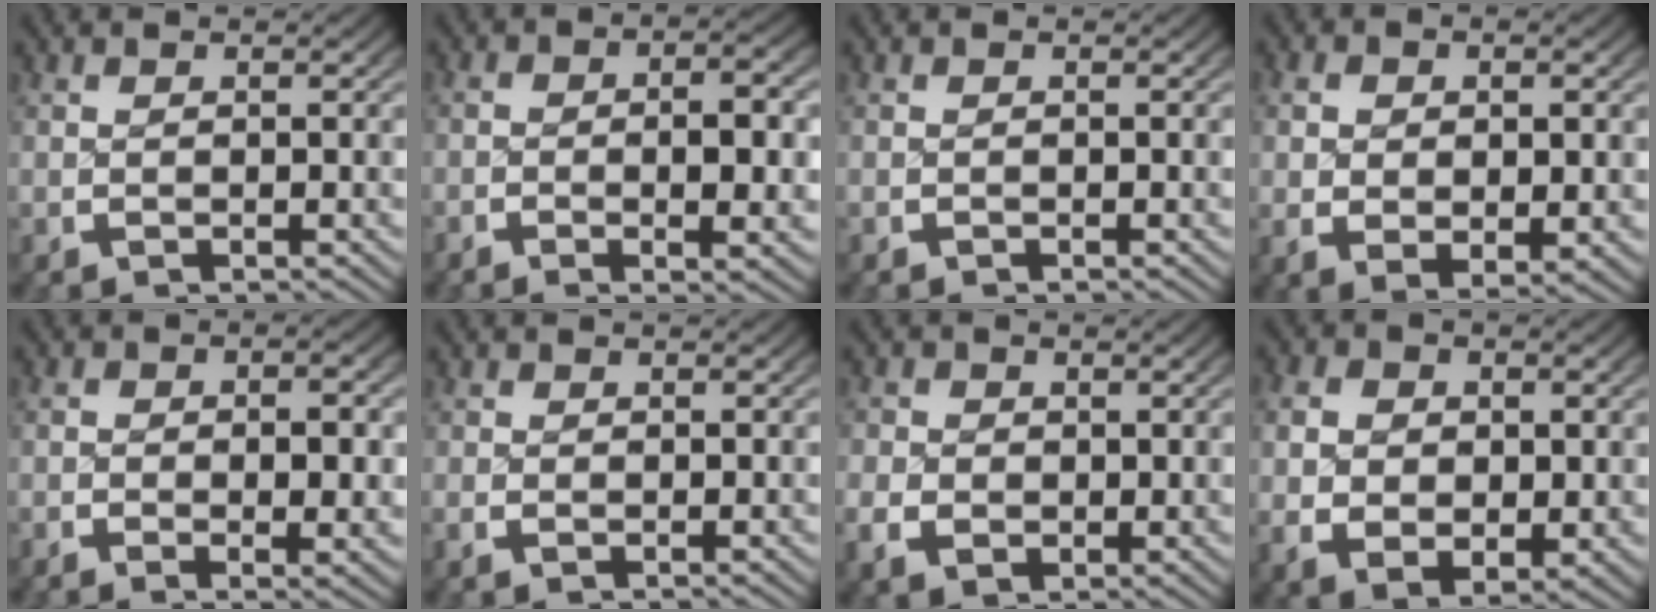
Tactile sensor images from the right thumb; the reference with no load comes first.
{"total": 3.6, "force": [-0.7, 1.2, 3.3], "torque": [-0.049, -0.006, -0.014]}
{"total": 0.0}
{"total": 3.7, "force": [0.1, 2.2, 2.9], "torque": [-0.058, -0.014, 0.014]}
{"total": 2.8, "force": [-0.6, 1.3, 2.4], "torque": [-0.038, -0.011, -0.010]}
{"total": 0.7, "force": [-0.1, 0.4, 0.5], "torque": [-0.012, 0.000, -0.002]}
{"total": 3.3, "force": [-0.2, 2.8, 1.8], "torque": [-0.036, -0.005, 0.002]}
{"total": 5.9, "force": [-0.3, 4.2, 4.1], "torque": [-0.088, -0.023, 0.012]}